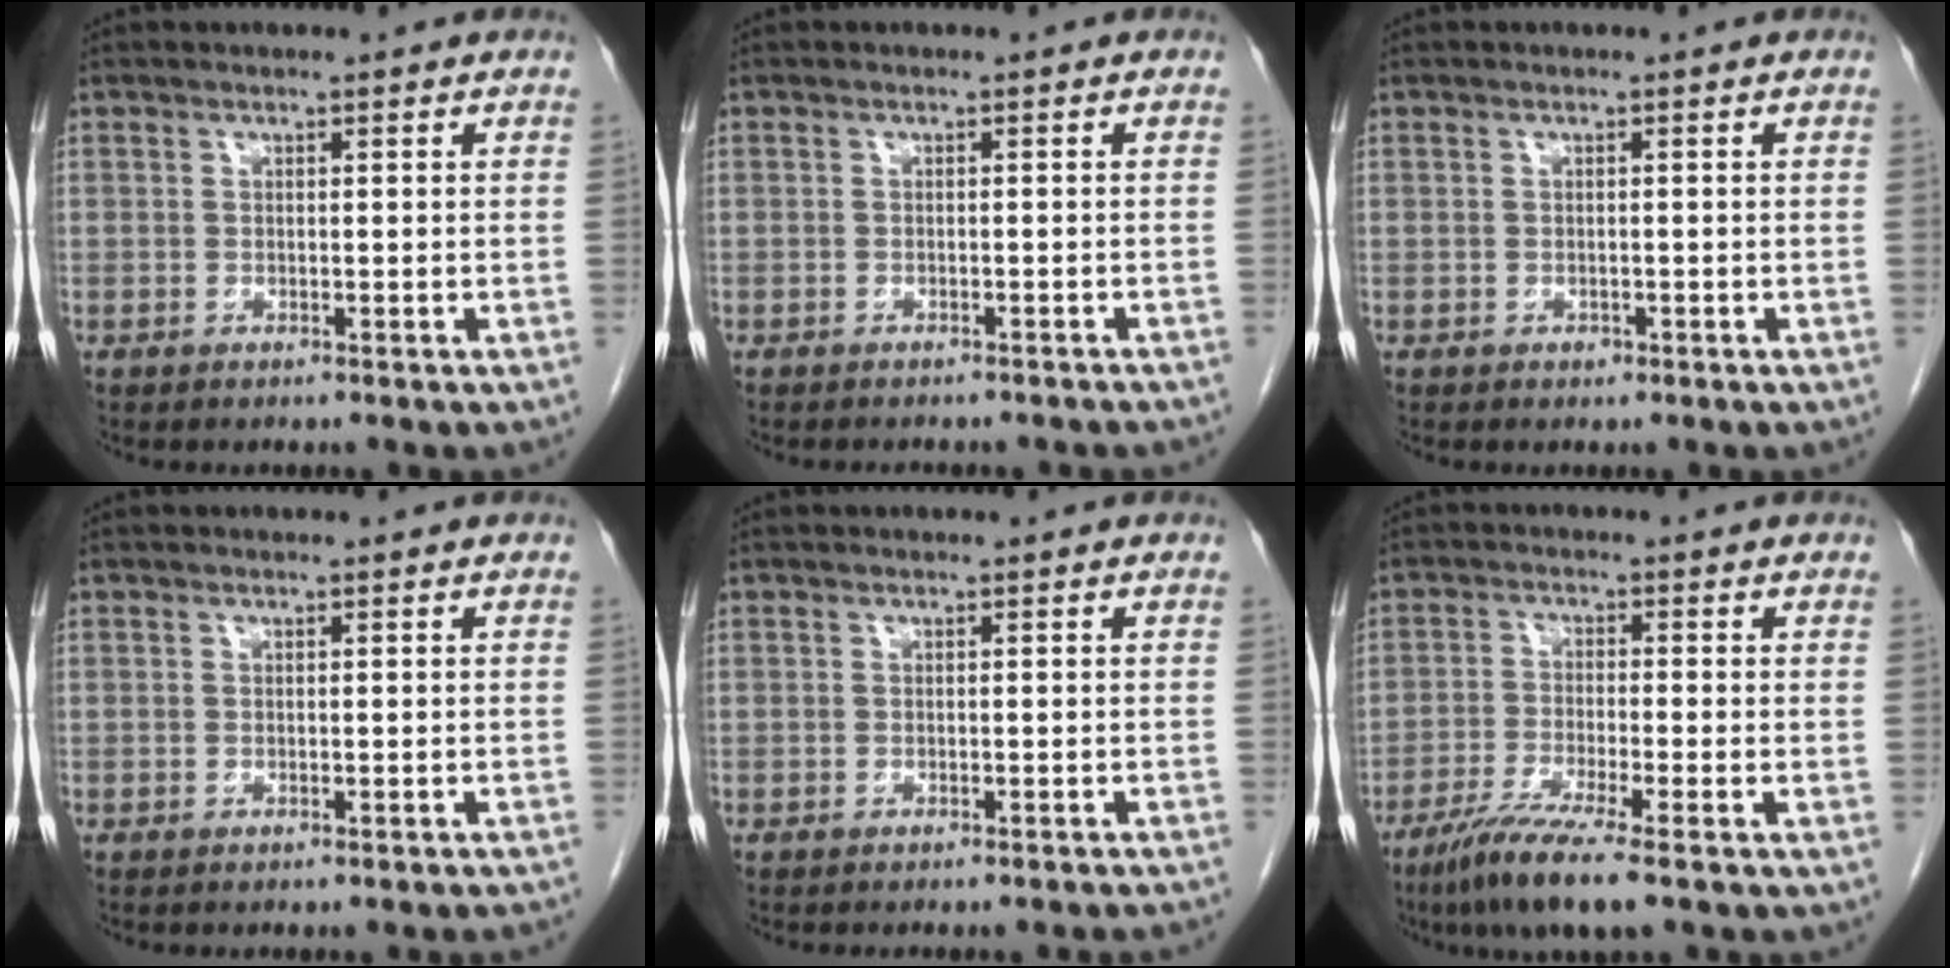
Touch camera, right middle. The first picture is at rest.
{"total": 7.2, "force": [-6.5, 1.9, 2.6], "torque": [-0.029, -0.004, -0.067]}
{"total": 0.6, "force": [-0.3, 0.4, 0.2], "torque": [-0.005, 0.001, -0.003]}
{"total": 5.6, "force": [-5.2, 0.4, 2.0], "torque": [-0.023, -0.011, -0.057]}
{"total": 8.2, "force": [-7.7, 0.5, 2.8], "torque": [-0.025, -0.016, -0.082]}
{"total": 8.1, "force": [-5.7, -0.3, 5.7], "torque": [-0.104, -0.025, -0.104]}